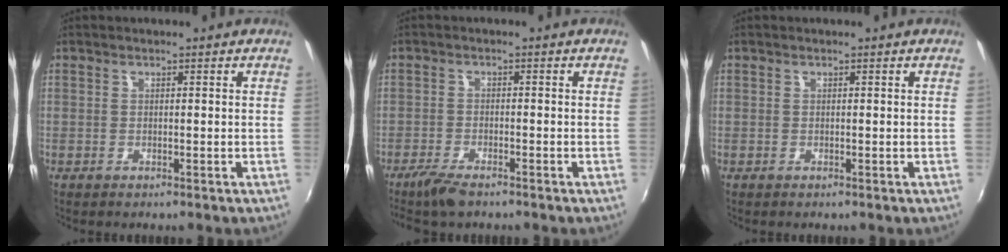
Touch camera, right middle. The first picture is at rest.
{"total": 4.6, "force": [-3.8, 0.9, 2.4], "torque": [-0.070, -0.010, -0.075]}
{"total": 0.0}